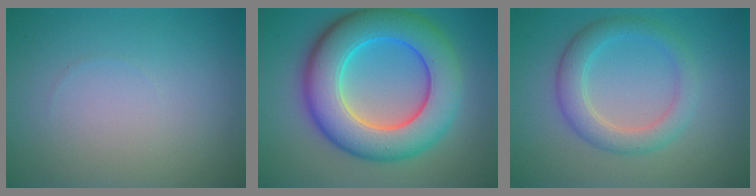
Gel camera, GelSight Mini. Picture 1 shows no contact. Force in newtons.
{"total": 11.1, "press": 11.1, "slide": 0.3}
{"total": 3.7, "press": 3.7, "slide": 0.2}